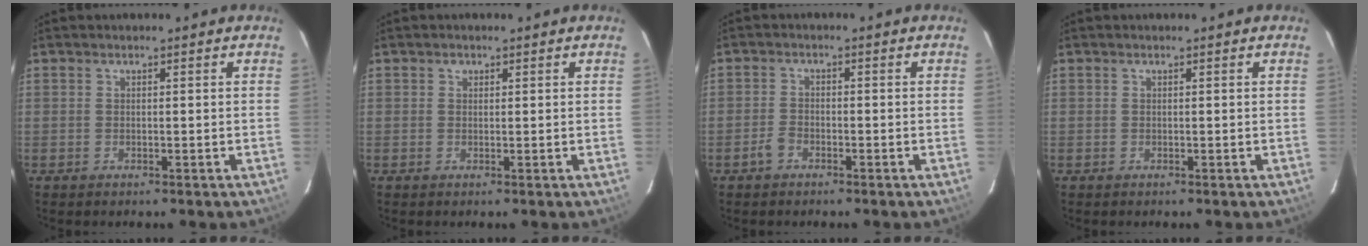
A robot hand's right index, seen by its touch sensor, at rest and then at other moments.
{"total": 0.7, "force": [0.3, 0.6, 0.0], "torque": [0.001, 0.004, 0.003]}
{"total": 2.4, "force": [-1.7, 1.2, 1.2], "torque": [-0.034, 0.006, -0.036]}
{"total": 0.0}